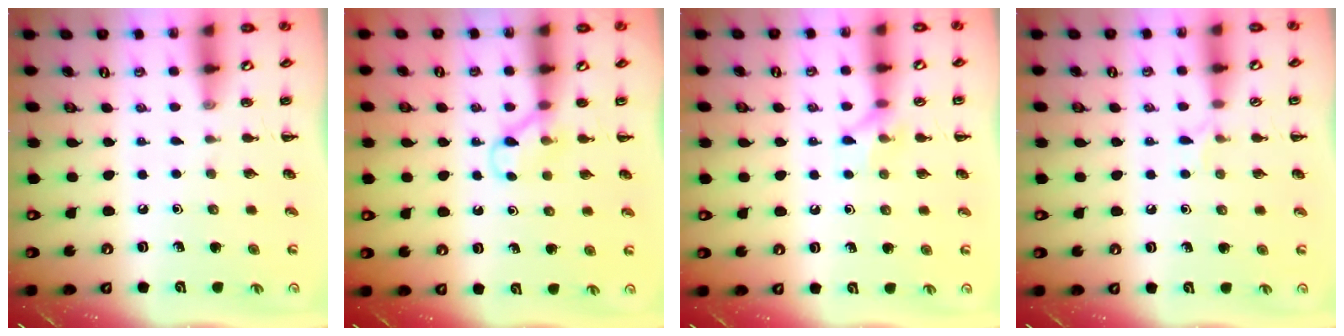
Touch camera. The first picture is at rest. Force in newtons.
{"total": 4.1, "press": 4.0, "slide": 1.2}
{"total": 6.6, "press": 6.5, "slide": 0.9}
{"total": 4.4, "press": 4.1, "slide": 1.5}